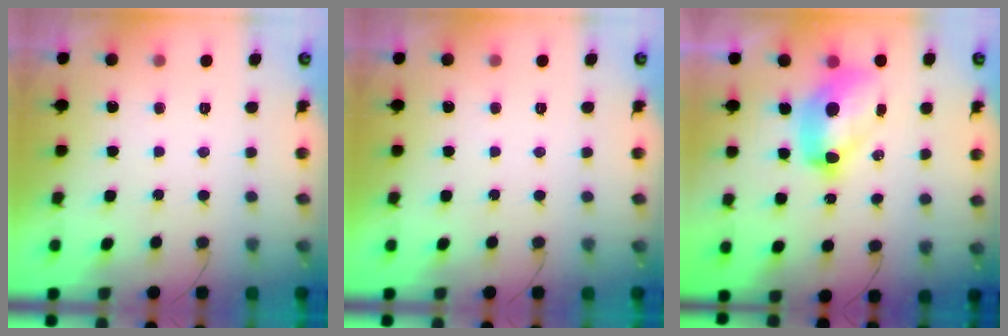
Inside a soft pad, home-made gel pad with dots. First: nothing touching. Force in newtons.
{"total": 0.0}
{"total": 11.3, "press": 11.2, "slide": 1.1}